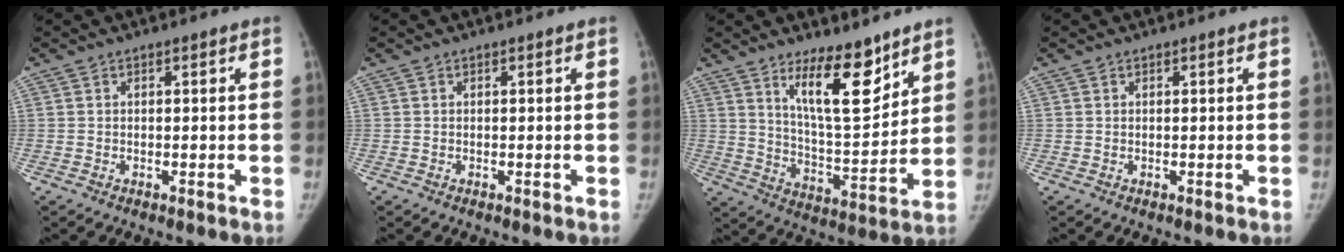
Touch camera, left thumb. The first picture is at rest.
{"total": 0.0}
{"total": 13.3, "force": [8.7, 4.1, 9.1], "torque": [-0.117, -0.077, 0.156]}
{"total": 0.0}